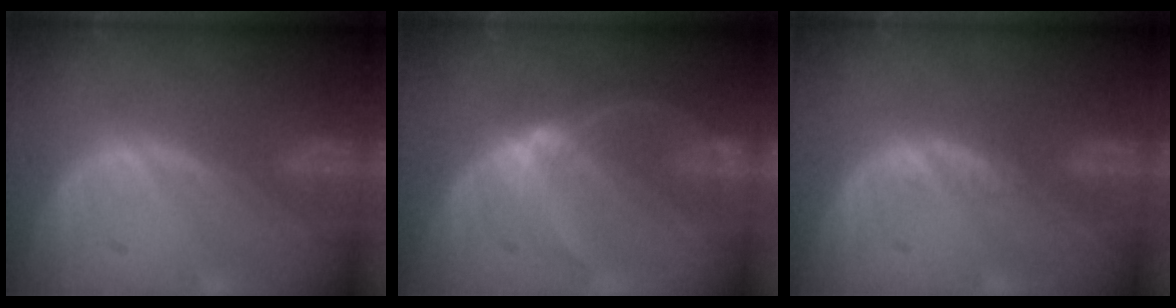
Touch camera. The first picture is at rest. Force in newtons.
{"total": 5.3, "press": 5.3, "slide": 0.5}
{"total": 0.8, "press": 0.7, "slide": 0.5}